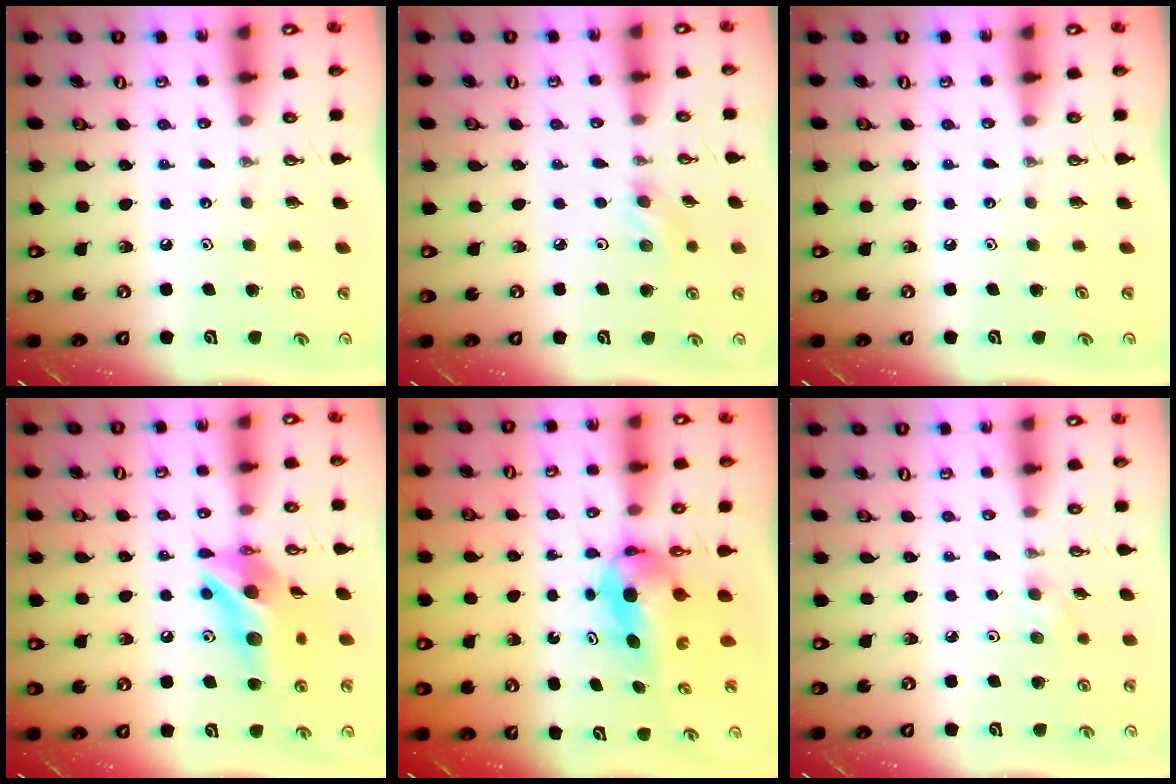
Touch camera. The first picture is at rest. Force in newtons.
{"total": 3.6, "press": 3.5, "slide": 0.7}
{"total": 0.0}
{"total": 13.5, "press": 13.4, "slide": 1.3}
{"total": 5.7, "press": 5.4, "slide": 2.0}
{"total": 4.3, "press": 3.9, "slide": 1.9}